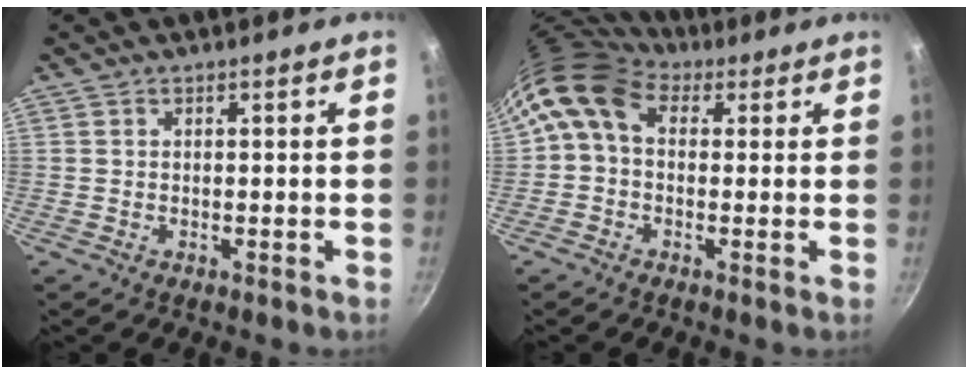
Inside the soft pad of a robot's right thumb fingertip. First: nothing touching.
{"total": 9.2, "force": [2.6, 6.6, 5.9], "torque": [-0.101, 0.018, 0.026]}